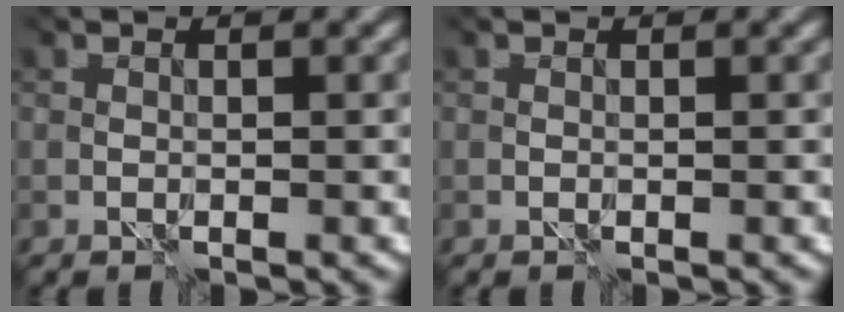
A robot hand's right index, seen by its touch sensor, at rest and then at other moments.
{"total": 0.0}